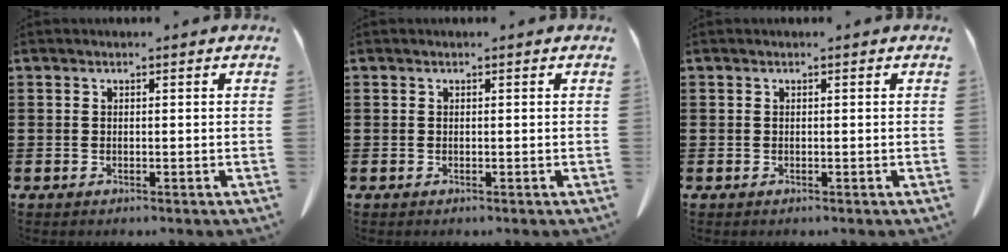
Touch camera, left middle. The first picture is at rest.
{"total": 0.0}
{"total": 0.0}